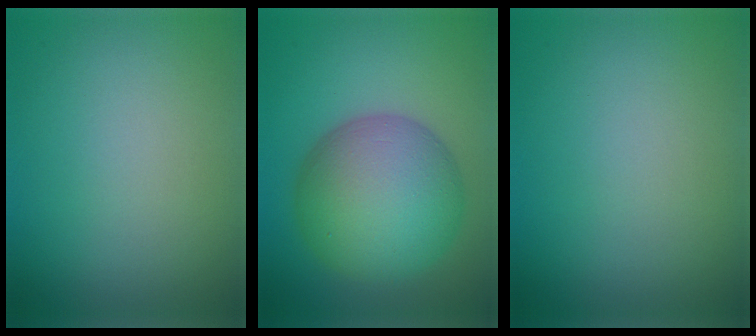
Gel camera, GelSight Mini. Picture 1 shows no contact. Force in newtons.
{"total": 10.5, "press": 10.5, "slide": 0.2}
{"total": 0.0}